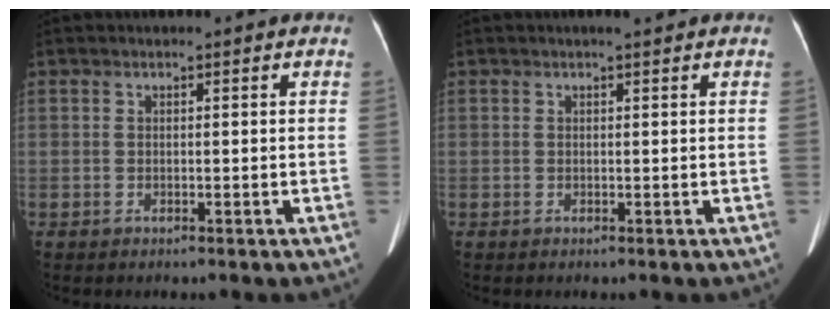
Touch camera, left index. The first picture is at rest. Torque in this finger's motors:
{"motor_torque": [0.17, -0.07, 0.00, 0.00]}